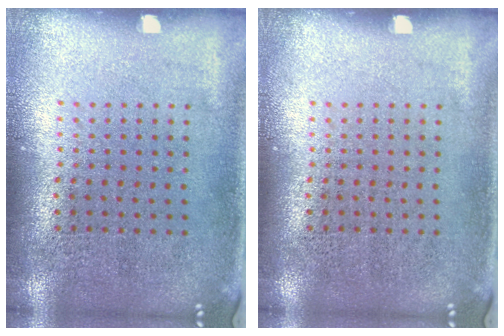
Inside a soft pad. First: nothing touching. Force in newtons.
{"total": 0.0}